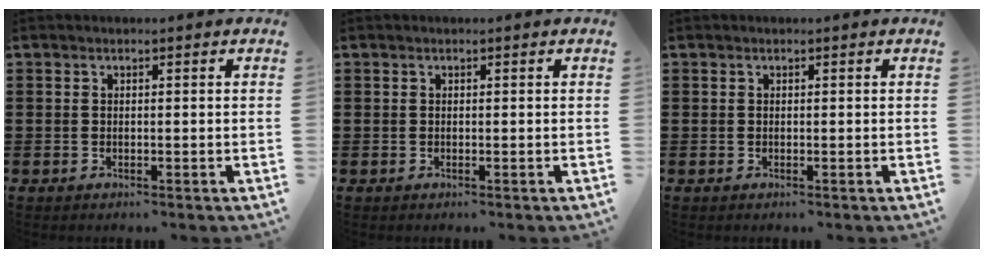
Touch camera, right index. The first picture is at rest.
{"total": 0.0}
{"total": 0.0}